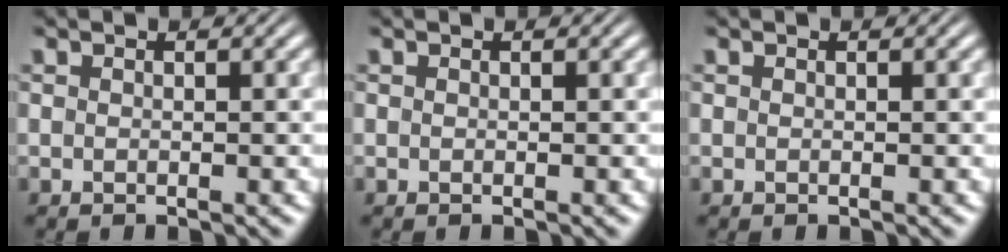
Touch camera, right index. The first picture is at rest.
{"total": 0.0}
{"total": 0.0}